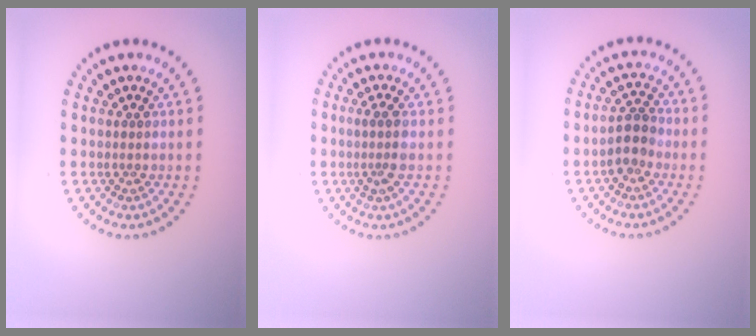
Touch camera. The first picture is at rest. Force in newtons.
{"total": 1.9, "press": 1.6, "slide": 1.0}
{"total": 2.7, "press": 2.5, "slide": 1.0}